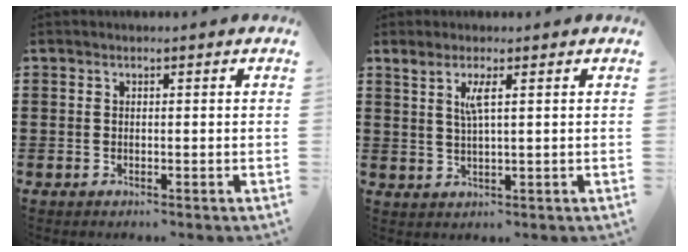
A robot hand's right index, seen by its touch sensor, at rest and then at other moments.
{"total": 3.1, "force": [1.3, 0.1, 2.8], "torque": [-0.060, -0.001, 0.020]}